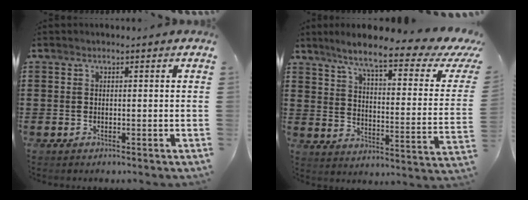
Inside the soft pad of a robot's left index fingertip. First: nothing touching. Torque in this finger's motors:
{"motor_torque": [2.14, 0.00, 0.74, 0.18]}